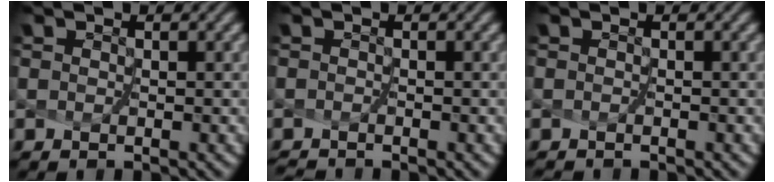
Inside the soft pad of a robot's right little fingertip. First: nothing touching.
{"total": 1.2, "force": [-1.1, -0.4, -0.3], "torque": [-0.004, -0.009, -0.024]}
{"total": 0.6, "force": [-0.5, -0.3, -0.3], "torque": [0.000, -0.003, -0.006]}